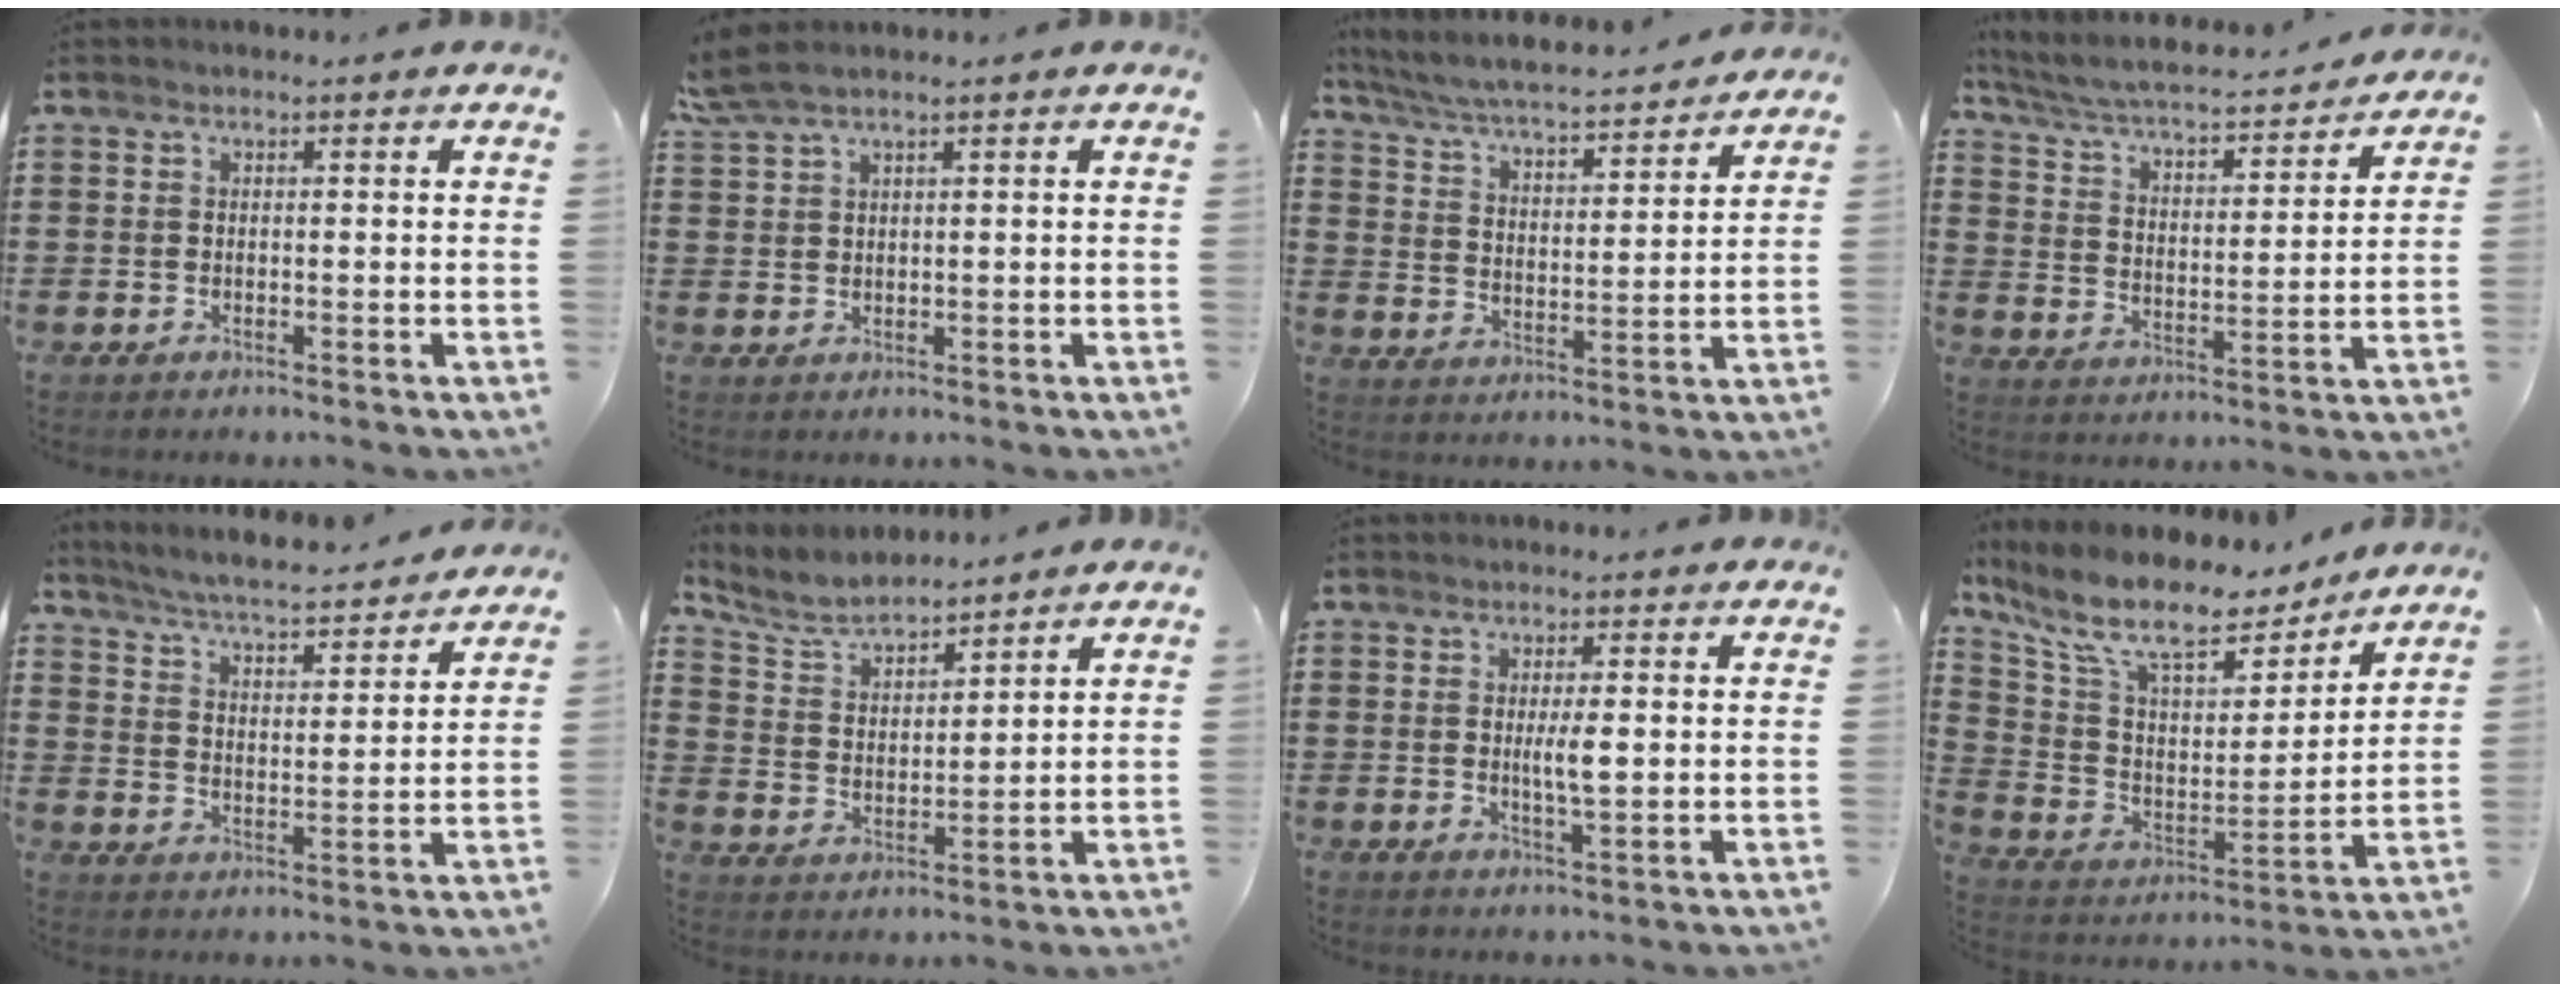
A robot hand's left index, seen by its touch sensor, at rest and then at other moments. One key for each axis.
{"total": 3.3, "fx": 2.3, "fy": 0.5, "fz": 2.3, "tx": -0.050, "ty": 0.004, "tz": 0.042}
{"total": 5.1, "fx": 4.9, "fy": 0.0, "fz": 1.7, "tx": -0.055, "ty": -0.036, "tz": 0.078}
{"total": 4.4, "fx": 3.9, "fy": 0.3, "fz": 1.9, "tx": -0.057, "ty": -0.031, "tz": 0.058}
{"total": 5.2, "fx": 5.0, "fy": -0.3, "fz": 1.4, "tx": -0.051, "ty": -0.040, "tz": 0.081}
{"total": 5.2, "fx": 4.9, "fy": 1.1, "fz": 1.4, "tx": -0.050, "ty": -0.021, "tz": 0.084}
{"total": 3.5, "fx": 0.3, "fy": 0.6, "fz": 3.5, "tx": -0.064, "ty": -0.003, "tz": 0.004}
{"total": 11.8, "fx": 9.1, "fy": 3.4, "fz": 6.7, "tx": -0.160, "ty": -0.053, "tz": 0.156}